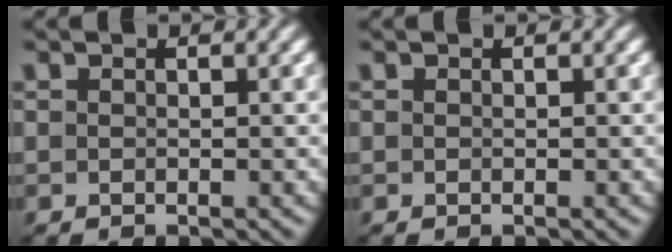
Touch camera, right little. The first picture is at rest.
{"total": 0.0}